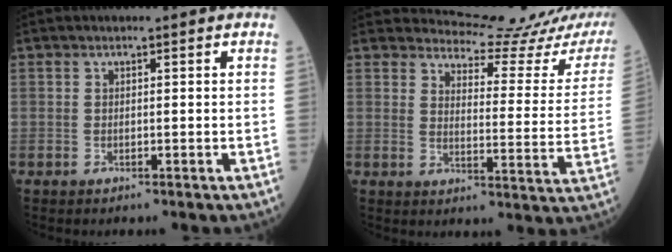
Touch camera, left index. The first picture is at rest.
{"total": 14.7, "force": [14.6, 1.0, 1.8], "torque": [-0.009, -0.095, 0.153]}